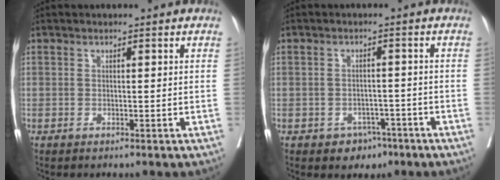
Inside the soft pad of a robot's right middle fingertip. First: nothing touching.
{"total": 3.7, "force": [-2.3, 2.7, 1.1], "torque": [-0.004, 0.010, -0.024]}